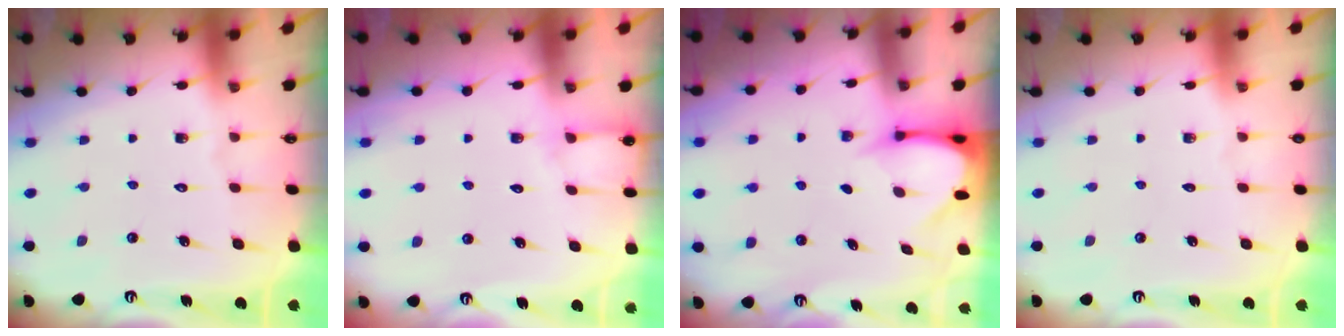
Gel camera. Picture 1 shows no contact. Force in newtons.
{"total": 5.2, "press": 5.2, "slide": 0.5}
{"total": 3.8, "press": 3.8, "slide": 0.3}
{"total": 0.0}